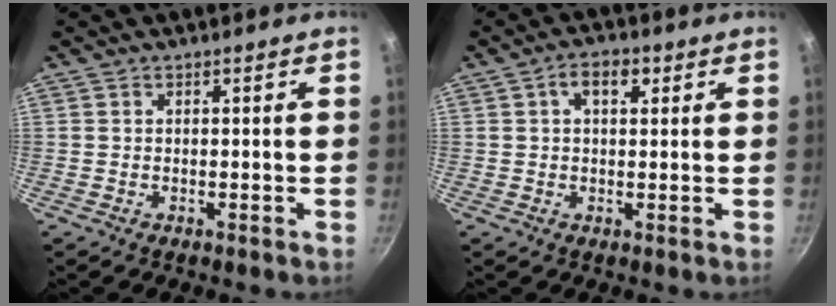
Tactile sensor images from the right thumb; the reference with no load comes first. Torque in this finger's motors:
{"motor_torque": [0.00, 0.04, -0.17, 0.12, 0.01]}